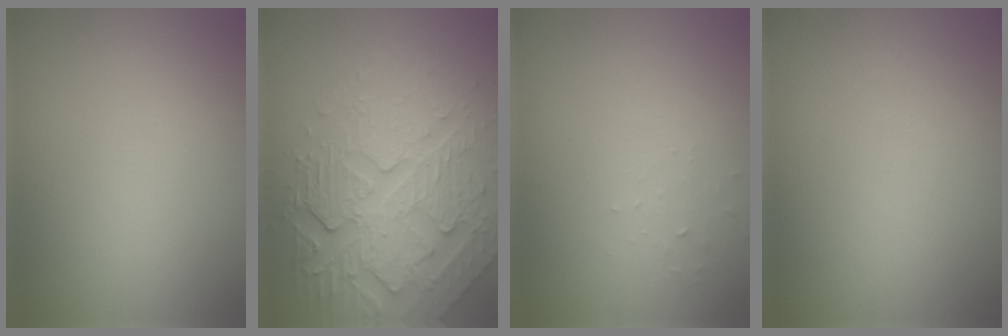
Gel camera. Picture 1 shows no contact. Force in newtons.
{"total": 7.2, "press": 5.3, "slide": 4.9}
{"total": 0.6, "press": 0.3, "slide": 0.6}
{"total": 0.0}